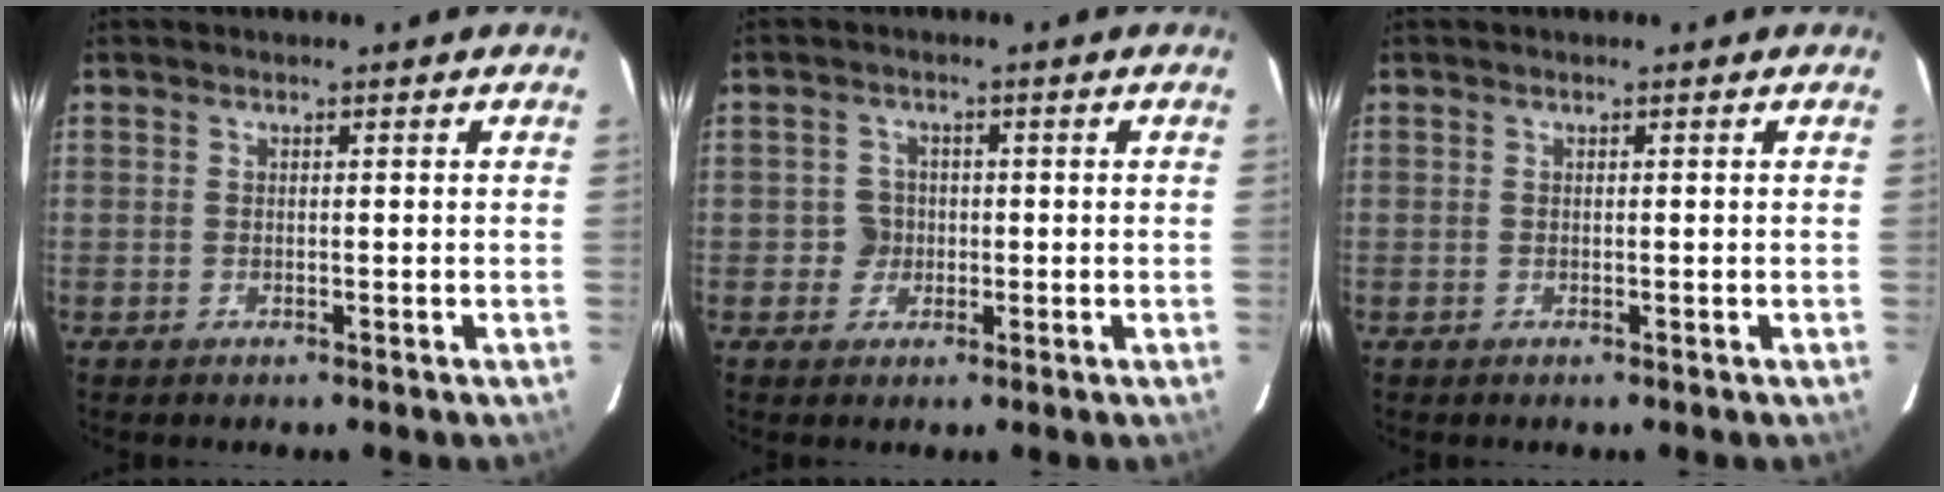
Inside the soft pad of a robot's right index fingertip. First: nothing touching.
{"total": 3.0, "force": [-0.5, 3.0, 0.1], "torque": [0.003, 0.013, -0.007]}
{"total": 0.0}